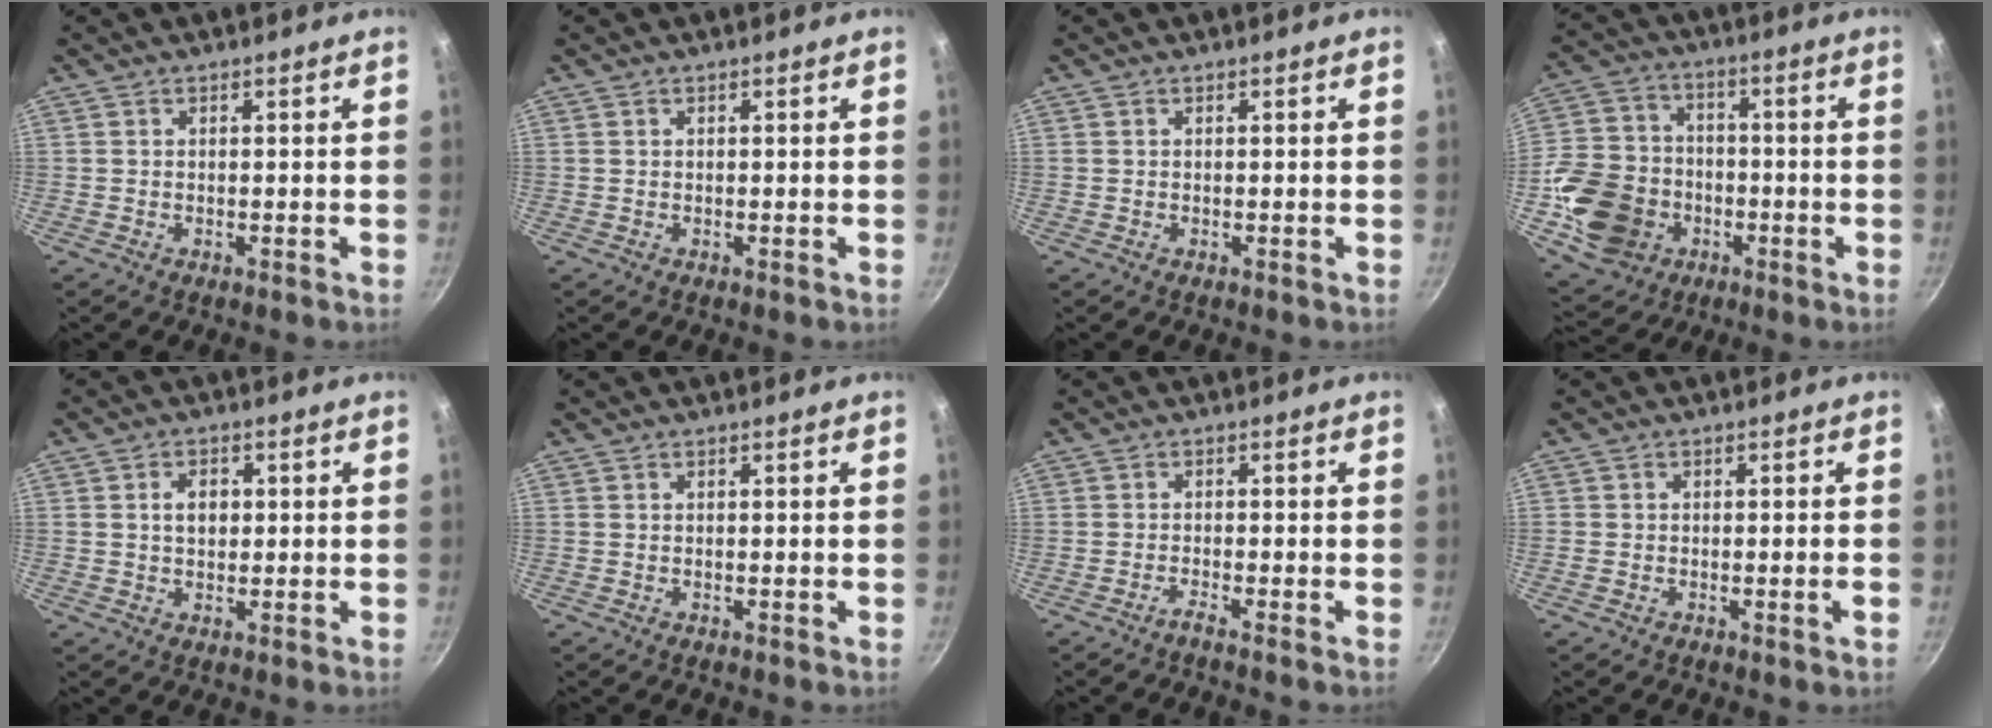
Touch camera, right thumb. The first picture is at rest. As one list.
[{"total": 0.0}, {"total": 0.0}, {"total": 17.6, "force": [-4.6, 14.4, 9.0], "torque": [-0.158, 0.036, -0.074]}, {"total": 3.8, "force": [0.5, 2.7, 2.6], "torque": [-0.026, 0.005, 0.008]}, {"total": 0.0}, {"total": 1.3, "force": [-1.1, -0.5, 0.6], "torque": [-0.022, 0.010, -0.021]}, {"total": 1.3, "force": [-0.6, 0.3, 1.1], "torque": [-0.020, 0.008, -0.013]}]